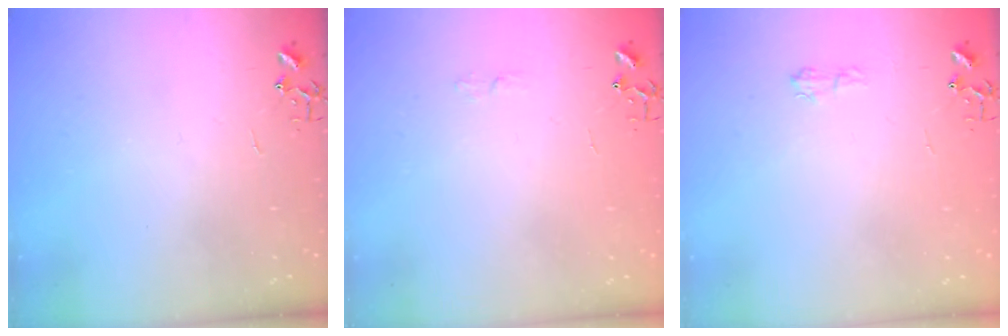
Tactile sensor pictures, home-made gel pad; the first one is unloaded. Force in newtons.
{"total": 3.6, "press": 3.6, "slide": 0.4}
{"total": 5.0, "press": 5.0, "slide": 0.6}